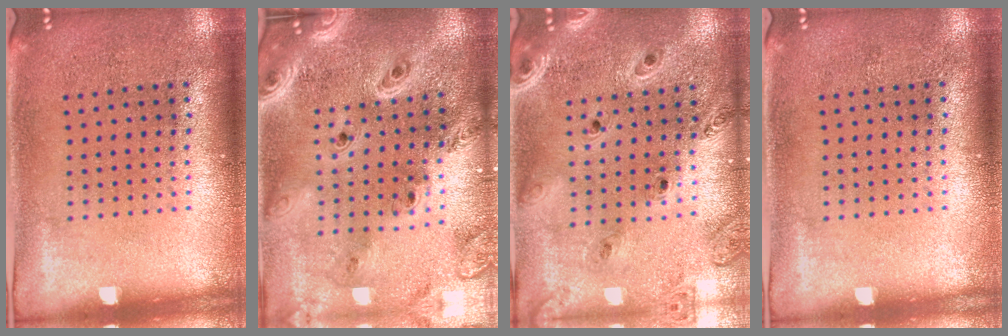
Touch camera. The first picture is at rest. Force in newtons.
{"total": 3.9, "press": 3.0, "slide": 2.5}
{"total": 1.2, "press": 1.2, "slide": 0.2}
{"total": 0.0}